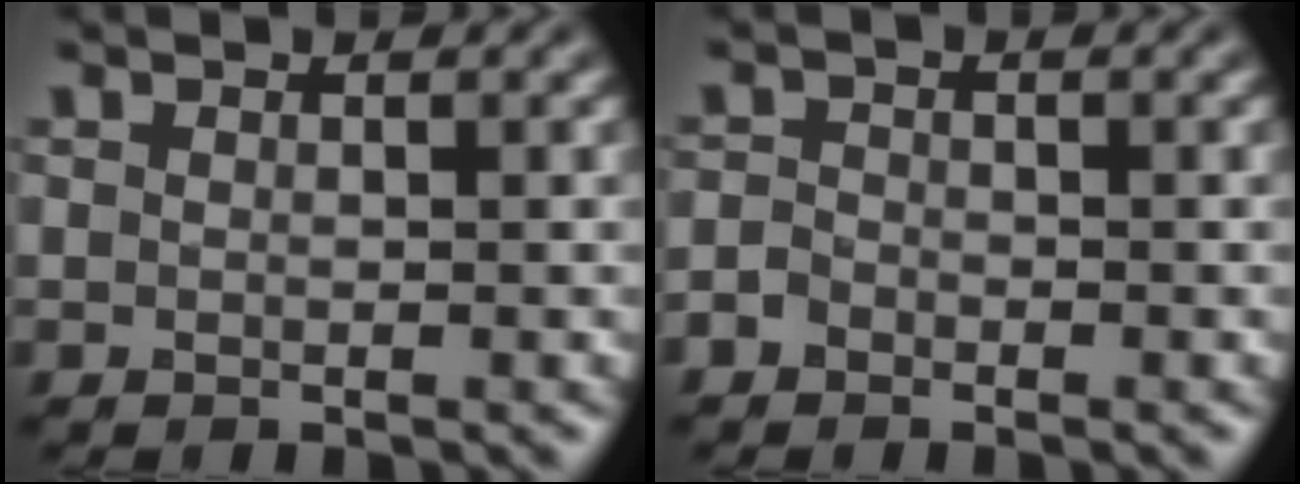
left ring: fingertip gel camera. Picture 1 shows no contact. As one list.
[{"total": 1.3, "force": [-0.9, 0.9, 0.2], "torque": [-0.002, 0.002, -0.022]}]